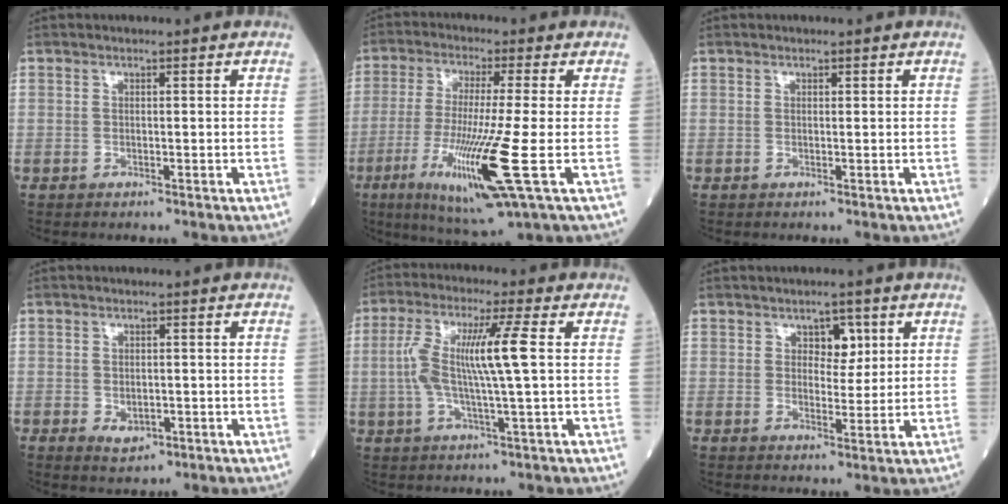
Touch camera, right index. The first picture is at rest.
{"total": 14.2, "force": [-4.3, -0.3, 13.5], "torque": [-0.279, -0.040, -0.076]}
{"total": 0.0}
{"total": 2.9, "force": [-1.1, 1.8, 2.0], "torque": [-0.030, -0.001, -0.008]}
{"total": 9.5, "force": [0.7, -0.2, 9.5], "torque": [-0.193, 0.012, 0.011]}
{"total": 3.7, "force": [1.6, 2.2, 2.5], "torque": [-0.028, 0.004, 0.023]}